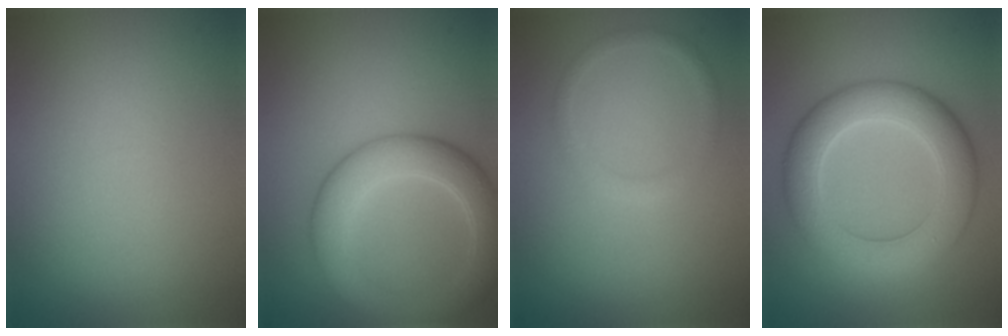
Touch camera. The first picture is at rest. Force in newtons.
{"total": 6.0, "press": 6.0, "slide": 0.3}
{"total": 1.3, "press": 1.3, "slide": 0.0}
{"total": 7.4, "press": 7.4, "slide": 0.4}